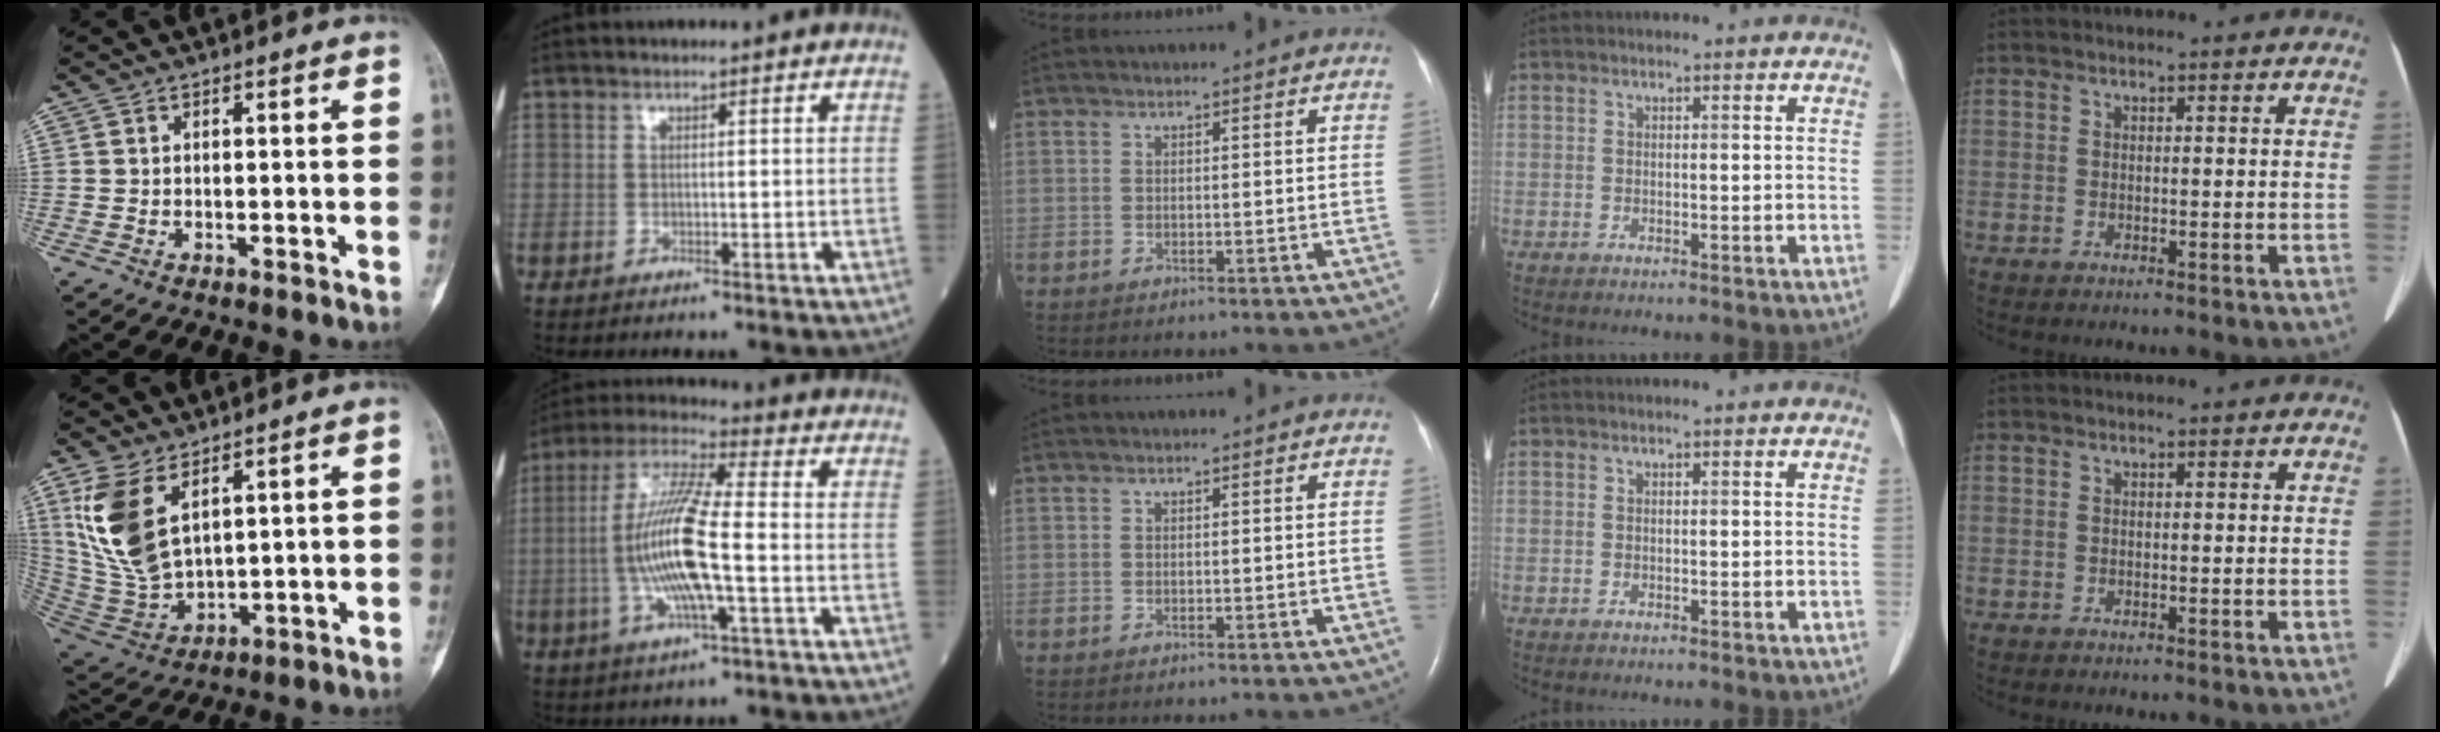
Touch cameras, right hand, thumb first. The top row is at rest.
{"thumb": {"total": 13.5, "force": [5.9, 7.0, 9.9], "torque": [-0.207, -0.024, 0.138]}, "index": {"total": 13.8, "force": [-2.1, 1.6, 13.6], "torque": [-0.277, 0.000, -0.042]}}